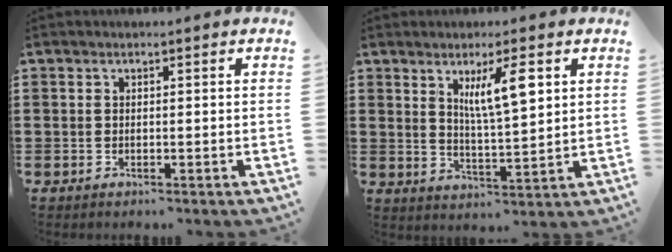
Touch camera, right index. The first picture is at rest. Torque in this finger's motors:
{"motor_torque": [1.06, 0.48, 0.35, 0.14]}